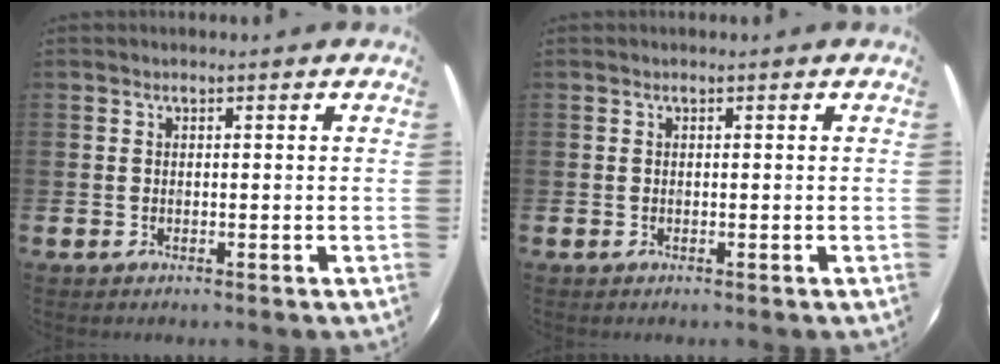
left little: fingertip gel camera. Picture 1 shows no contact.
{"total": 0.0}